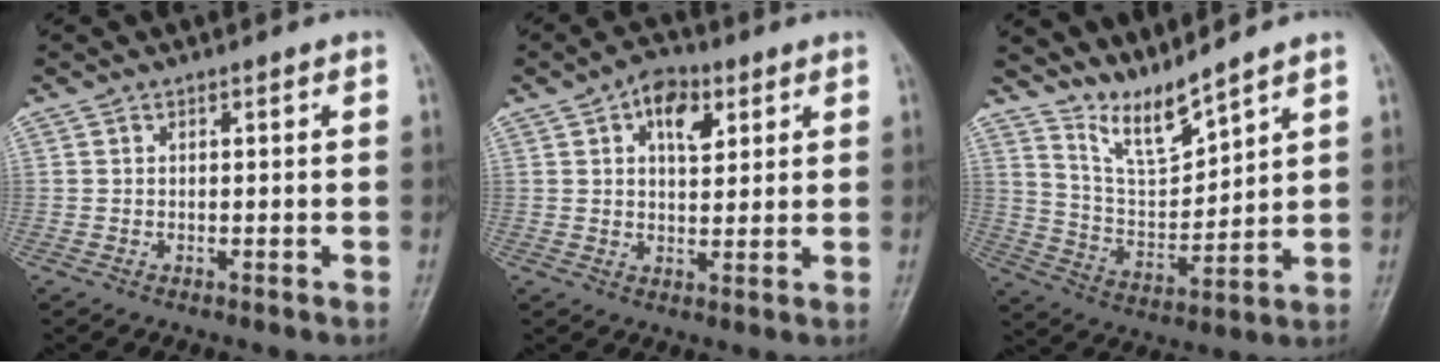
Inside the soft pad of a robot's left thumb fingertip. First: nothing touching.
{"total": 7.2, "force": [3.0, 4.2, 5.0], "torque": [-0.055, -0.005, 0.042]}
{"total": 8.2, "force": [7.6, 0.5, 3.1], "torque": [-0.058, -0.066, 0.161]}